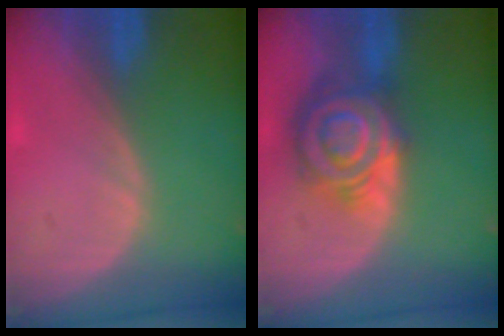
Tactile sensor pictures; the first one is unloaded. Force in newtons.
{"total": 9.1, "press": 9.1, "slide": 0.6}